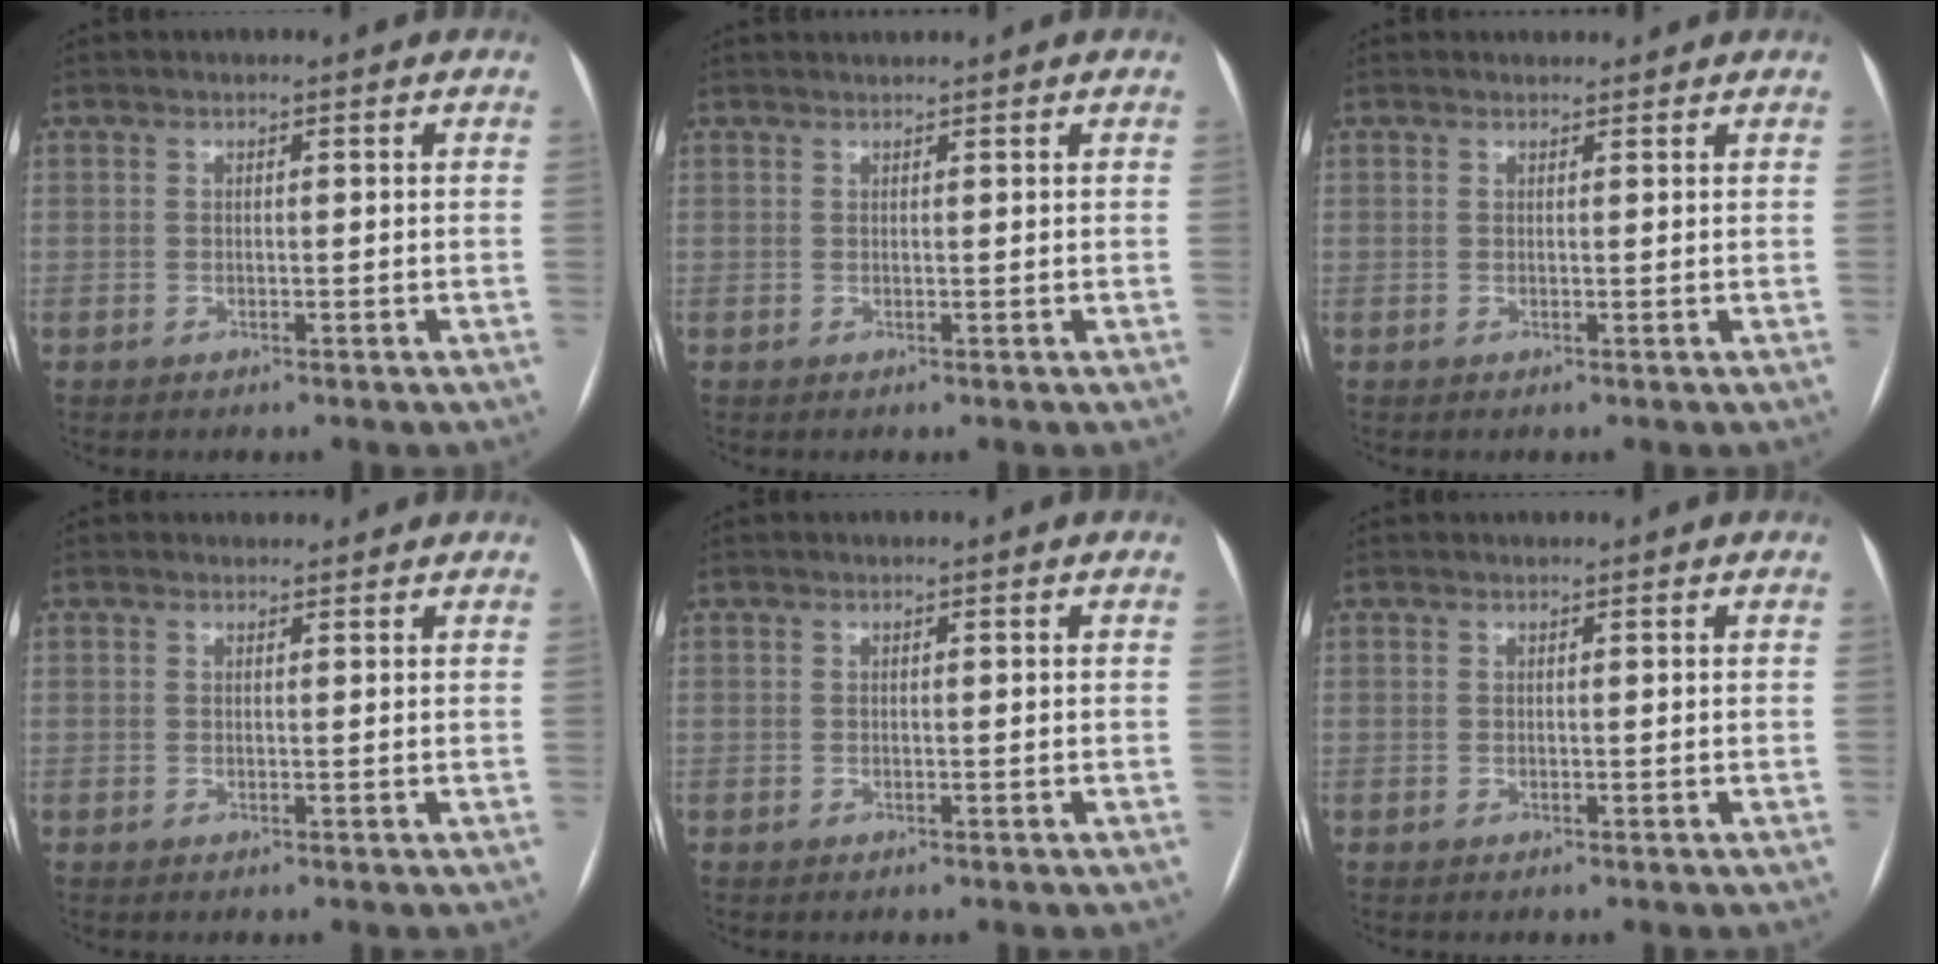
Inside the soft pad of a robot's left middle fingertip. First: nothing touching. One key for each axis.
{"total": 1.3, "fx": 1.2, "fy": -0.3, "fz": 0.2, "tx": -0.003, "ty": 0.017, "tz": 0.028}
{"total": 1.6, "fx": 1.6, "fy": 0.5, "fz": 0.1, "tx": -0.007, "ty": 0.012, "tz": 0.023}
{"total": 1.3, "fx": 1.2, "fy": 0.3, "fz": 0.2, "tx": -0.009, "ty": 0.015, "tz": 0.020}
{"total": 0.0}
{"total": 0.6, "fx": 0.6, "fy": 0.1, "fz": 0.1, "tx": -0.004, "ty": 0.015, "tz": 0.013}